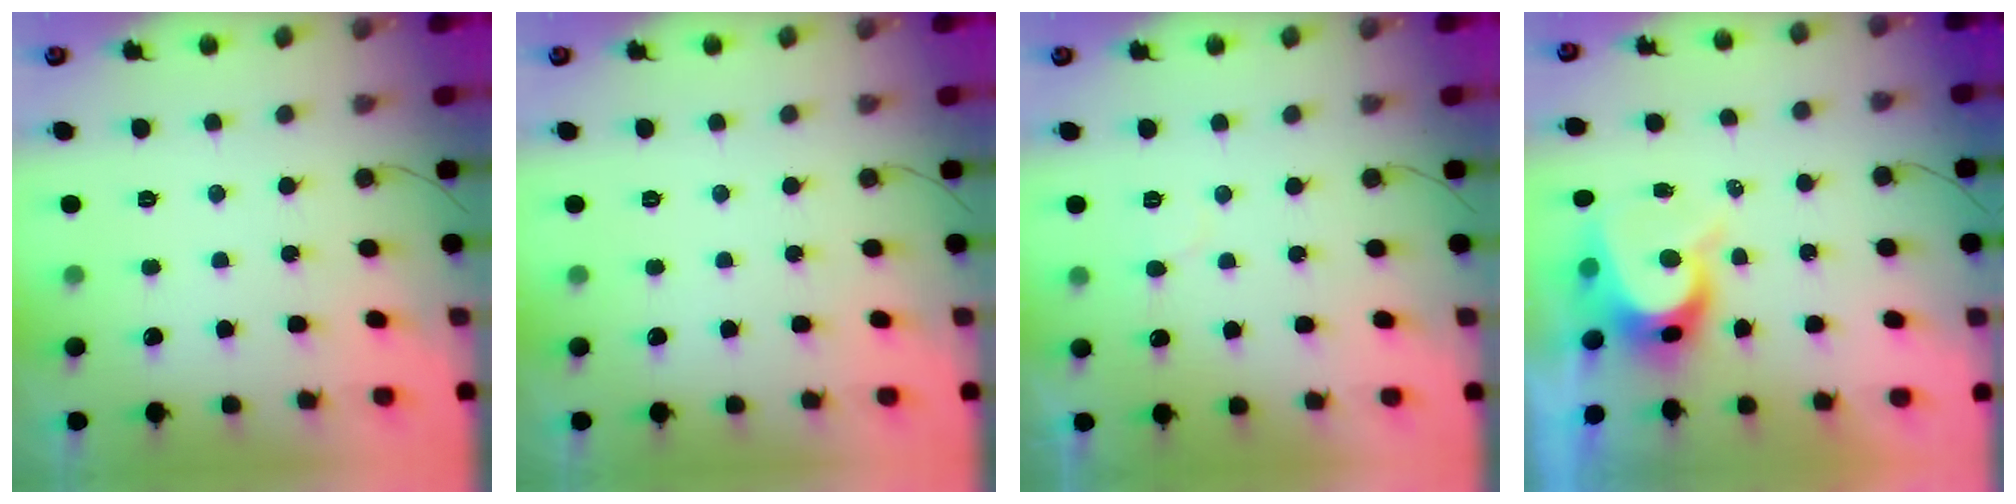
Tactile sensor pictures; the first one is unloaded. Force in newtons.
{"total": 0.0}
{"total": 5.2, "press": 5.1, "slide": 0.4}
{"total": 8.3, "press": 8.2, "slide": 0.8}